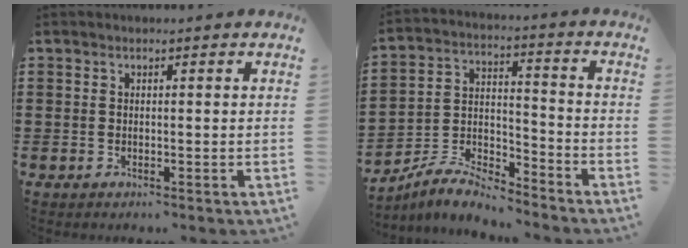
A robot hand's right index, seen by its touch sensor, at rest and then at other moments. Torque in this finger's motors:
{"motor_torque": [2.14, 0.00, -0.67, -0.21]}